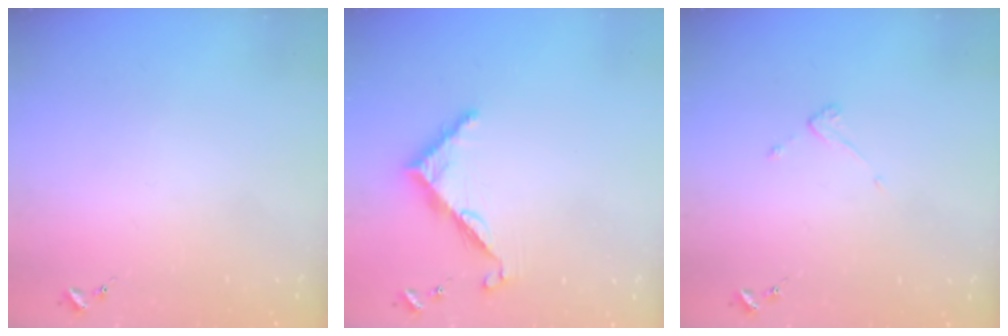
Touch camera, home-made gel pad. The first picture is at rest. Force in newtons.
{"total": 7.7, "press": 7.7, "slide": 0.2}
{"total": 3.4, "press": 3.4, "slide": 0.1}